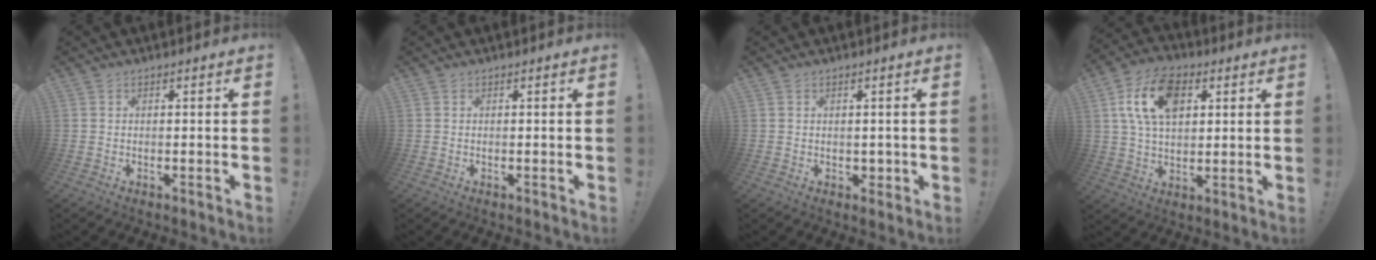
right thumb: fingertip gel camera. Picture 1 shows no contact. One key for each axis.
{"total": 0.0}
{"total": 2.1, "fx": 0.6, "fy": 1.9, "fz": 0.7, "tx": 0.001, "ty": -0.005, "tz": 0.009}
{"total": 15.6, "fx": 5.5, "fy": 10.0, "fz": 10.6, "tx": -0.173, "ty": -0.002, "tz": 0.102}